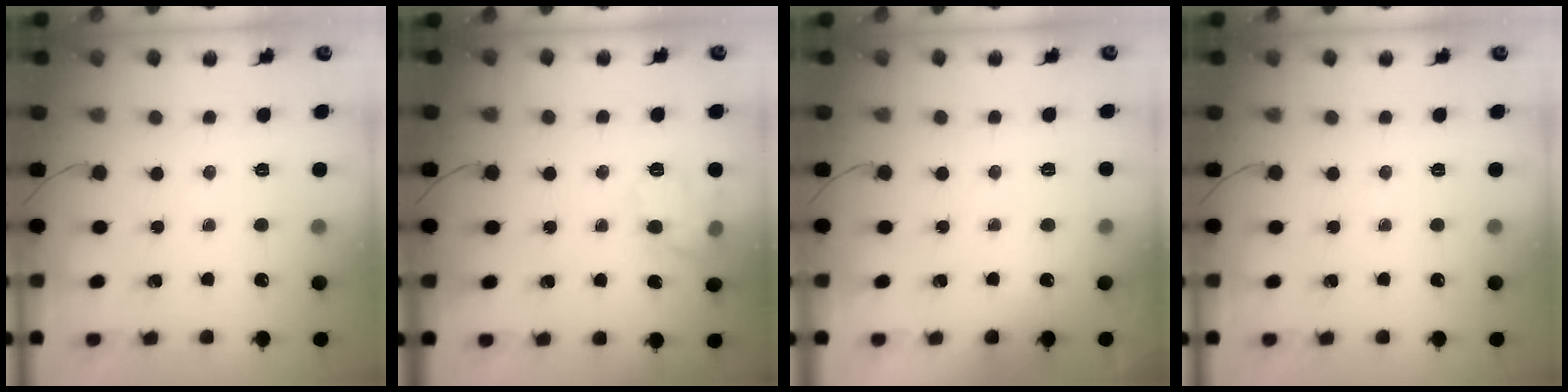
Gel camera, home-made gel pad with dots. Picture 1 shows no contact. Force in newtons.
{"total": 10.8, "press": 10.8, "slide": 0.5}
{"total": 2.6, "press": 2.1, "slide": 1.5}
{"total": 0.0}